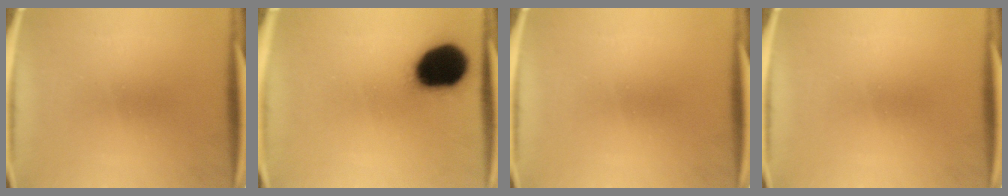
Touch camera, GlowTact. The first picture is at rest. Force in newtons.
{"total": 19.3}
{"total": 0.0}
{"total": 0.0}